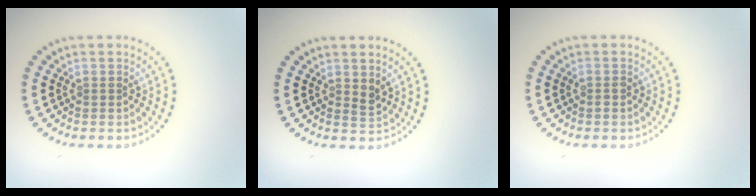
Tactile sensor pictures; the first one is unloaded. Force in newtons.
{"total": 1.1, "press": 1.0, "slide": 0.4}
{"total": 0.7, "press": 0.7, "slide": 0.3}